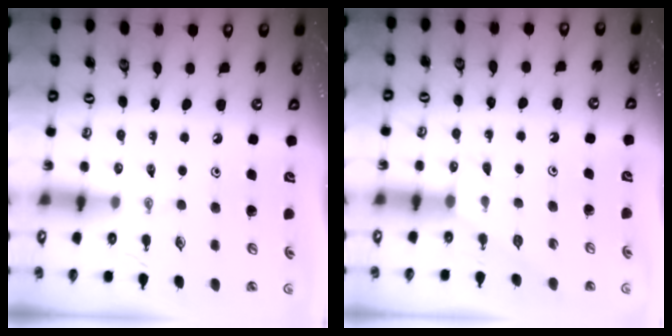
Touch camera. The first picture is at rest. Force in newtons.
{"total": 2.7, "press": 2.7, "slide": 0.3}